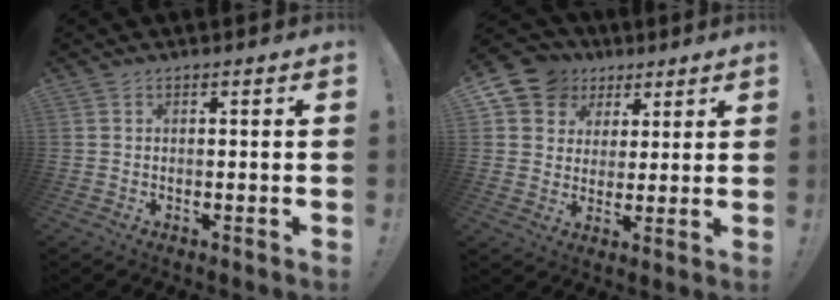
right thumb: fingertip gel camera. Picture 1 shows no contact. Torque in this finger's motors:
{"motor_torque": [-0.24, 0.53, 0.20, -0.05, 0.08]}